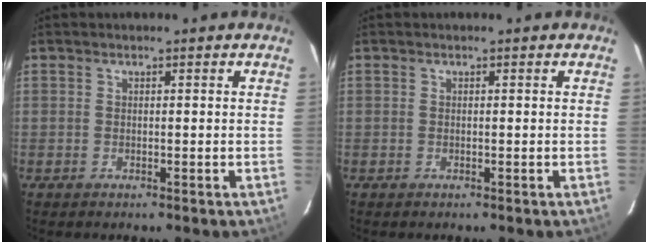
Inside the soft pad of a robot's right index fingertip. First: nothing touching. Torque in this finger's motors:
{"motor_torque": [0.00, -0.01, 0.00, 0.00]}